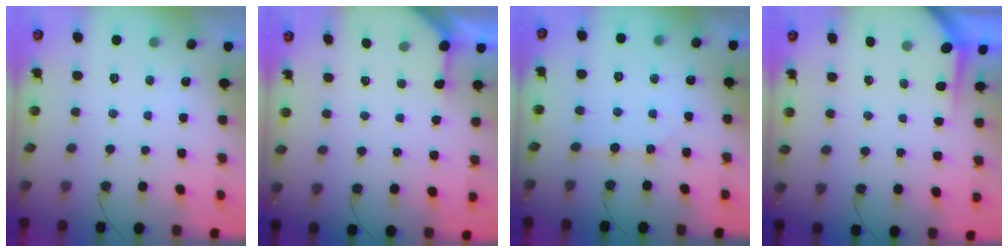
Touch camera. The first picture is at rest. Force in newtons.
{"total": 4.0, "press": 3.9, "slide": 0.4}
{"total": 2.1, "press": 2.1, "slide": 0.3}
{"total": 3.7, "press": 3.6, "slide": 0.3}